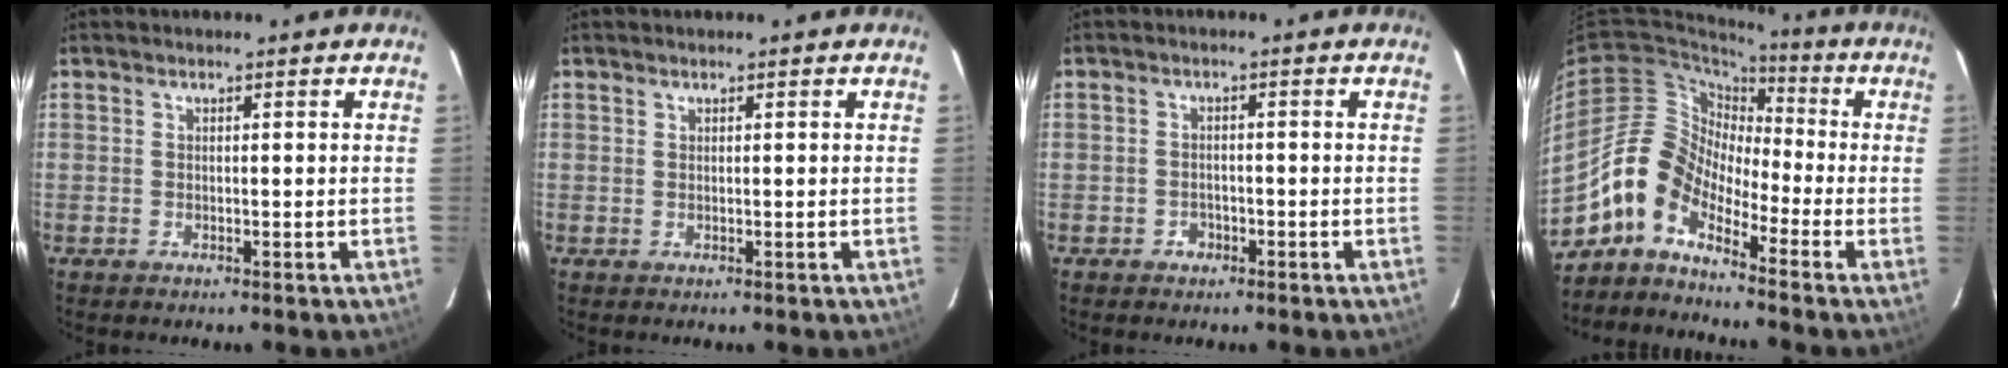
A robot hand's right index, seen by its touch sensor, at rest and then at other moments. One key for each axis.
{"total": 0.0}
{"total": 2.4, "fx": -1.6, "fy": 1.8, "fz": 0.3, "tx": -0.009, "ty": 0.003, "tz": -0.024}
{"total": 9.8, "fx": -6.3, "fy": 5.6, "fz": 4.9, "tx": -0.087, "ty": 0.028, "tz": -0.149}